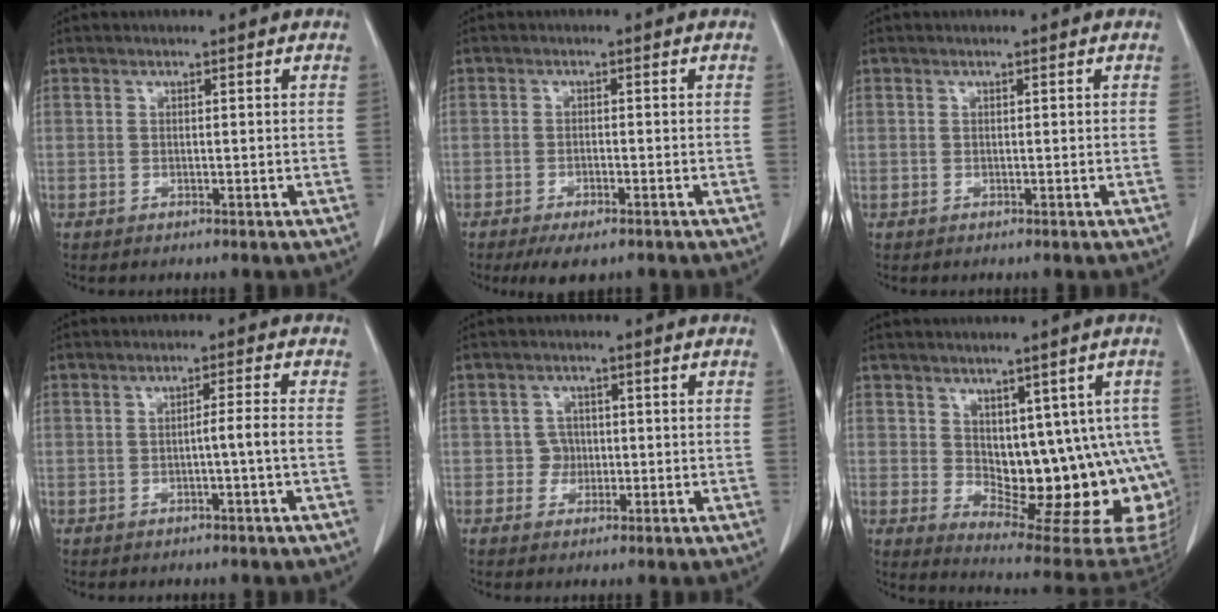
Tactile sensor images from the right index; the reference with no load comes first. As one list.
[{"total": 4.7, "force": [-3.4, 1.2, 3.0], "torque": [-0.046, -0.009, -0.049]}, {"total": 0.0}, {"total": 2.6, "force": [-0.8, -0.8, 2.3], "torque": [-0.035, 0.003, -0.014]}, {"total": 2.1, "force": [-0.3, 2.0, 0.2], "torque": [0.004, 0.008, -0.007]}, {"total": 16.0, "force": [0.2, 8.1, 13.8], "torque": [-0.131, 0.003, 0.023]}]